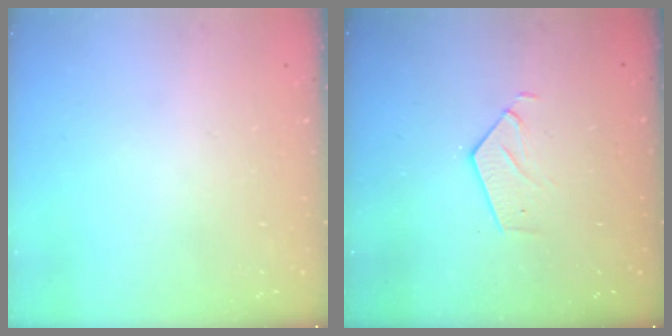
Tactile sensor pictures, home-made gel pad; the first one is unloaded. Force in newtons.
{"total": 3.2, "press": 3.1, "slide": 0.2}